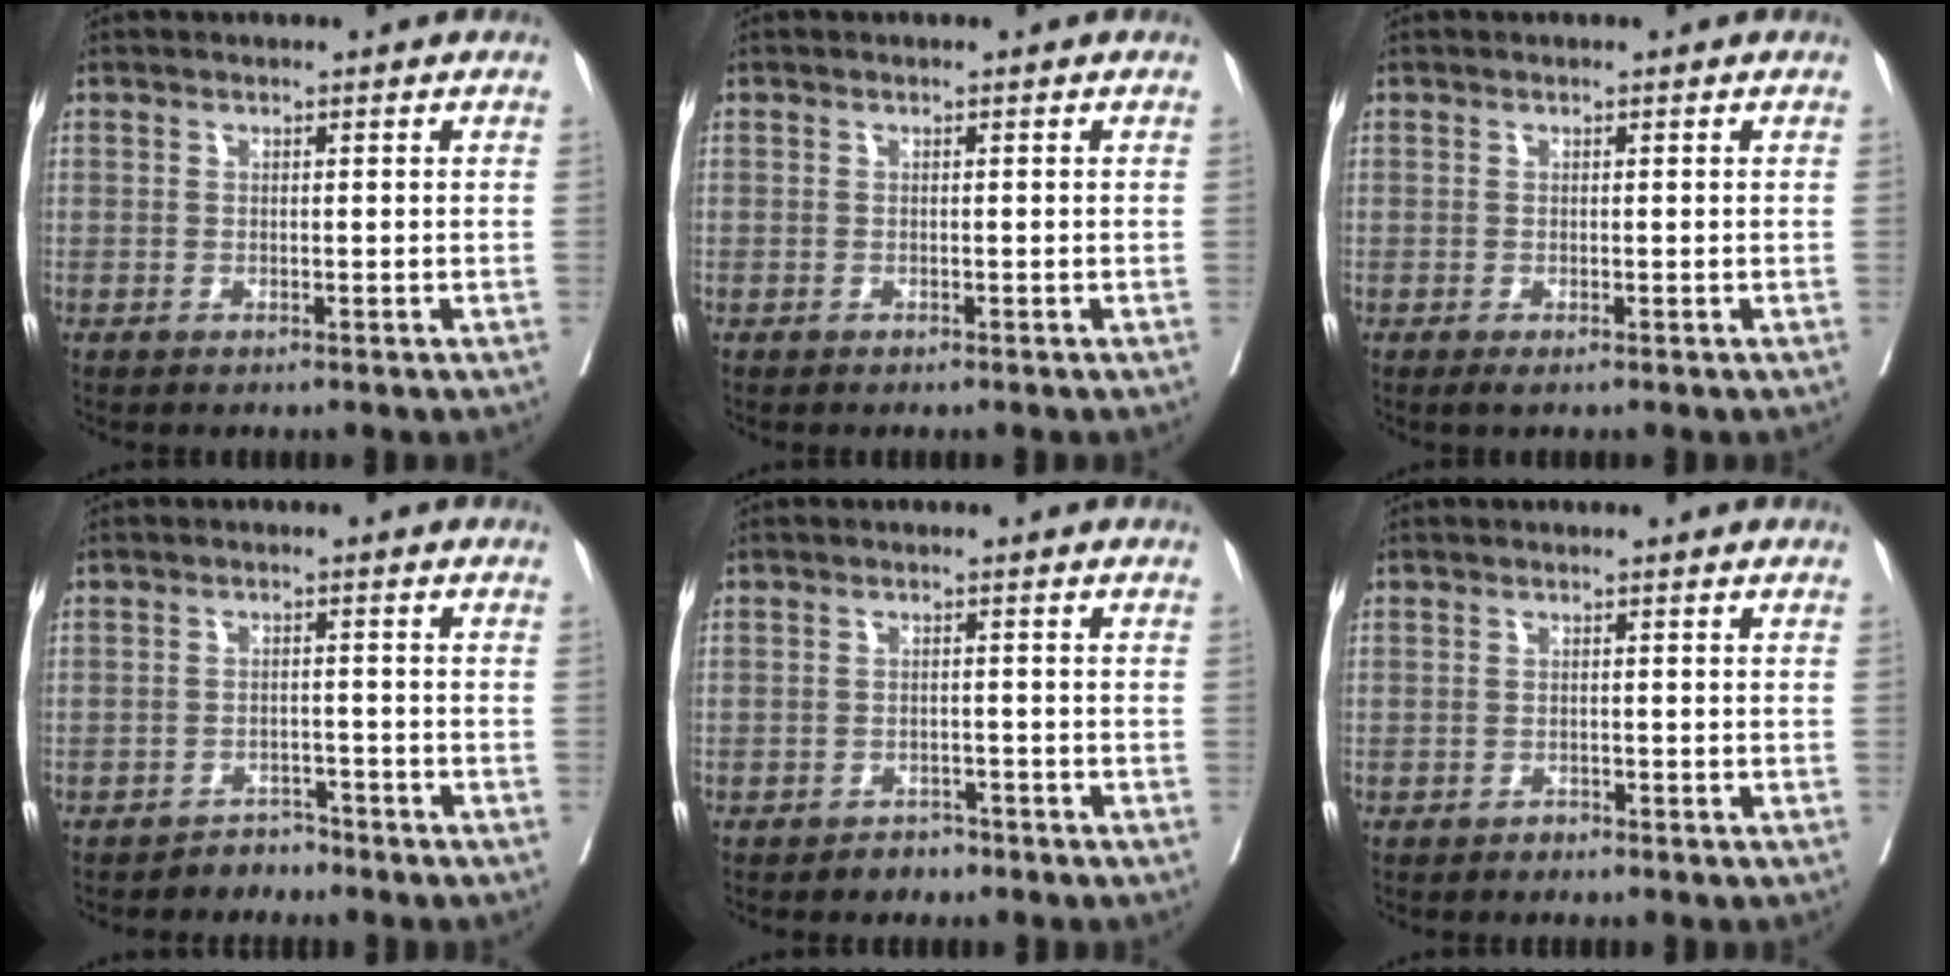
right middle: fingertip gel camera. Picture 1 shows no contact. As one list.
[{"total": 0.0}, {"total": 0.7, "force": [-0.3, 0.0, 0.6], "torque": [-0.012, -0.005, -0.003]}, {"total": 2.5, "force": [-2.3, 0.9, -0.5], "torque": [0.006, 0.000, -0.035]}, {"total": 2.0, "force": [-1.6, 1.1, 0.1], "torque": [-0.009, 0.003, -0.025]}, {"total": 0.7, "force": [-0.6, 0.2, 0.0], "torque": [-0.004, -0.001, -0.013]}]